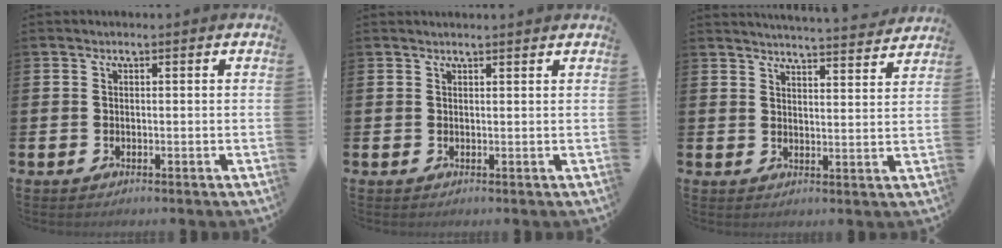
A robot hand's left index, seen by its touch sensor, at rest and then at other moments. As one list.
[{"total": 0.9, "force": [0.9, -0.1, 0.1], "torque": [0.006, -0.005, 0.016]}, {"total": 4.6, "force": [4.6, -0.3, 0.3], "torque": [-0.009, -0.038, 0.078]}]